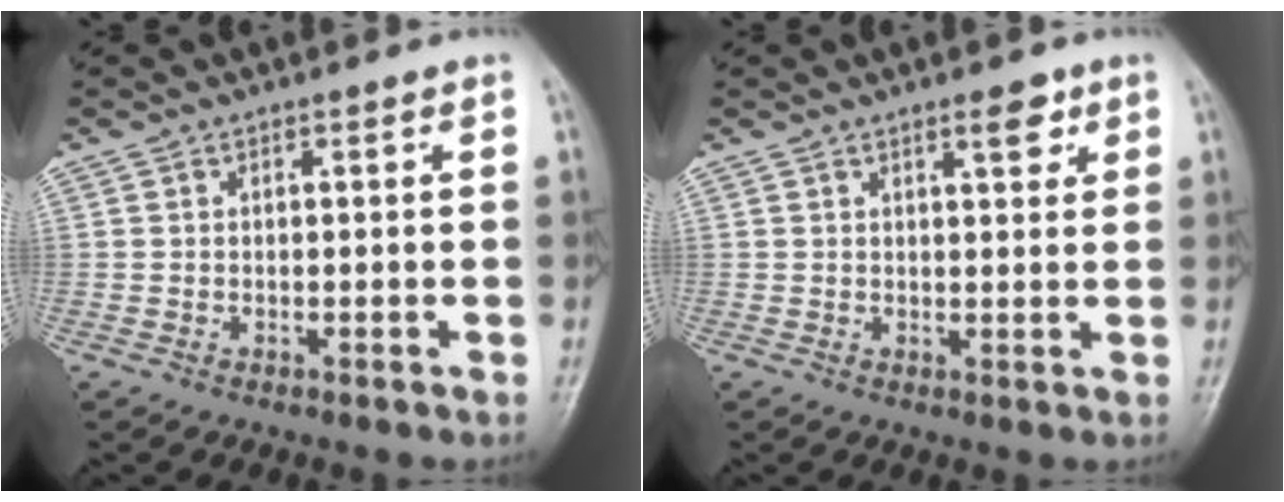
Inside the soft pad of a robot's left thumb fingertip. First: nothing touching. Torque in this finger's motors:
{"motor_torque": [-0.13, -0.11, -0.05, -0.06, 0.09]}